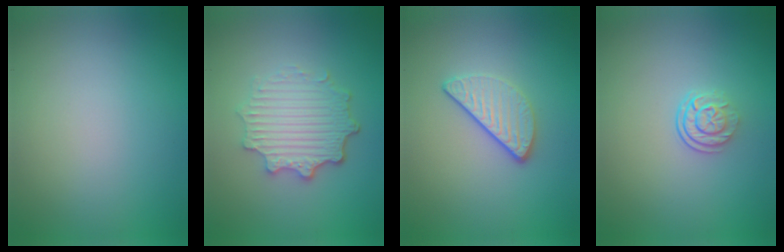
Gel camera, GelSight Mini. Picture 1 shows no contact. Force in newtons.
{"total": 4.8, "press": 3.8, "slide": 3.0}
{"total": 2.9, "press": 2.4, "slide": 1.7}
{"total": 2.6, "press": 1.8, "slide": 1.9}